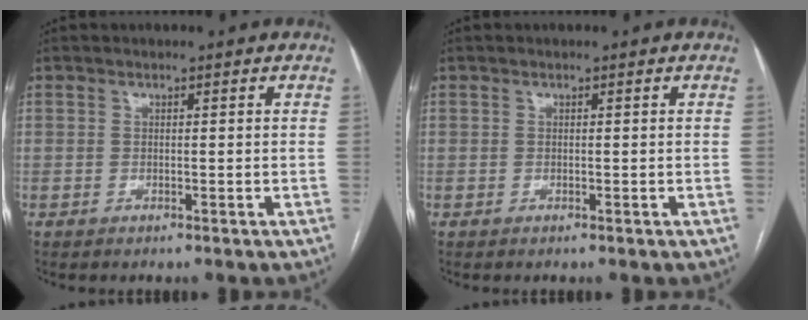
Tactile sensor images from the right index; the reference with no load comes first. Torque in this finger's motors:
{"motor_torque": [0.00, 0.00, 0.00, 0.00]}